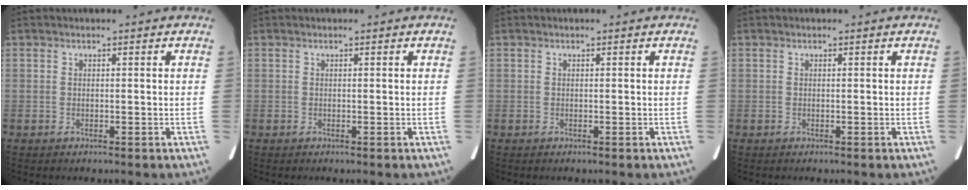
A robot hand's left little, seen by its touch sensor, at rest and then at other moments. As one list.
[{"total": 0.0}, {"total": 0.0}, {"total": 0.0}]